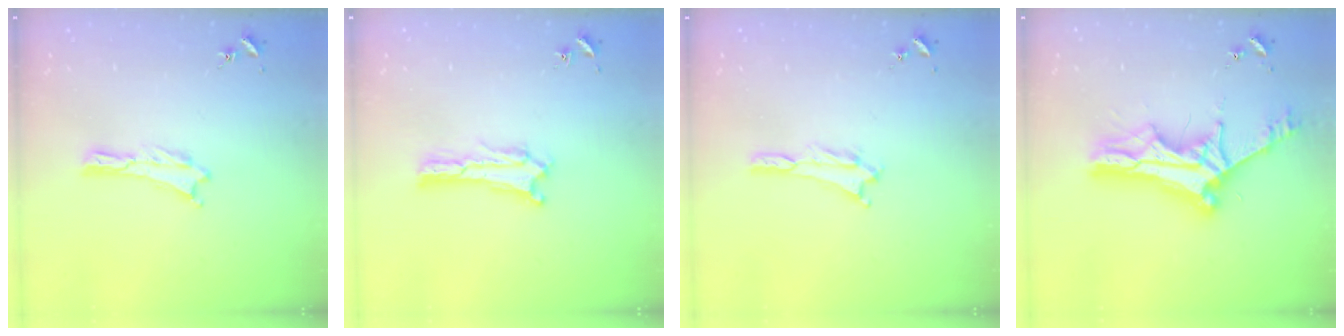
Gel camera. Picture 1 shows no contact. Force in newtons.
{"total": 0.6, "press": 0.5, "slide": 0.2}
{"total": 0.7, "press": 0.7, "slide": 0.2}
{"total": 12.0, "press": 11.9, "slide": 1.1}